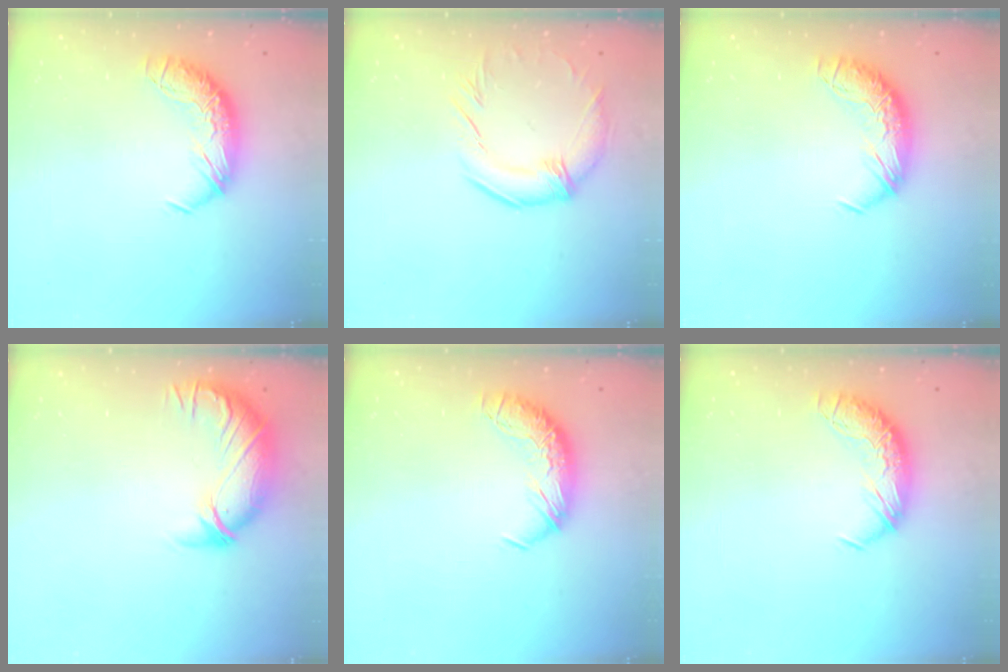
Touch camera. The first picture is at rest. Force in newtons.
{"total": 2.9, "press": 2.5, "slide": 1.5}
{"total": 0.0}
{"total": 3.2, "press": 2.4, "slide": 2.1}
{"total": 0.0}
{"total": 0.0}